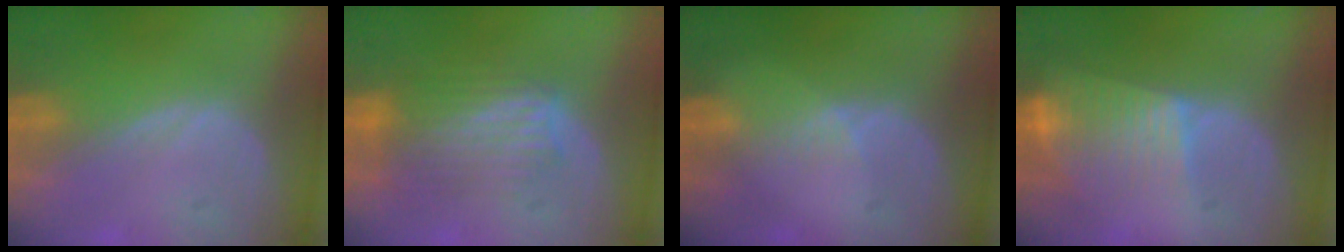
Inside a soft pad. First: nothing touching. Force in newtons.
{"total": 6.3, "press": 6.3, "slide": 0.5}
{"total": 2.0, "press": 1.6, "slide": 1.3}
{"total": 7.9, "press": 6.8, "slide": 4.0}